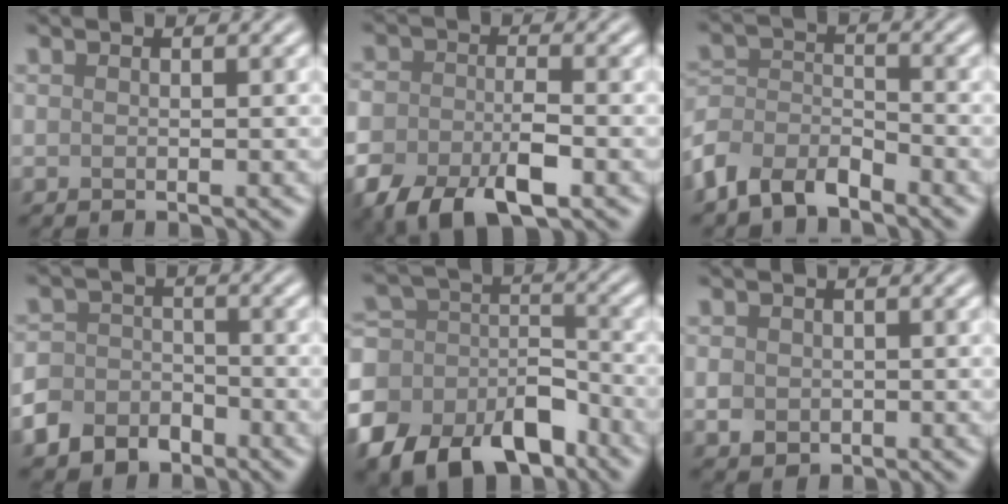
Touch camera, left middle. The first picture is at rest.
{"total": 7.2, "force": [-3.8, 3.6, 4.9], "torque": [-0.087, -0.009, -0.068]}
{"total": 5.0, "force": [-3.9, 2.4, 2.0], "torque": [-0.039, -0.001, -0.087]}
{"total": 4.6, "force": [-3.1, 3.2, 1.1], "torque": [-0.014, 0.000, -0.065]}
{"total": 12.3, "force": [-7.2, 7.5, 6.5], "torque": [-0.134, -0.027, -0.118]}
{"total": 1.8, "force": [-0.2, 1.7, 0.8], "torque": [-0.012, -0.004, -0.005]}